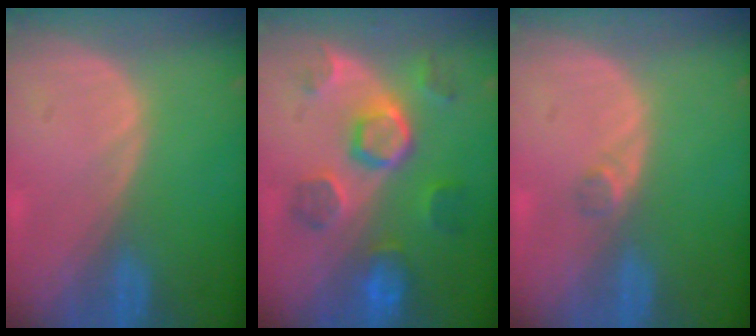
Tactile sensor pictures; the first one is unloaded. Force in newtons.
{"total": 8.3, "press": 8.2, "slide": 1.2}
{"total": 1.3, "press": 1.1, "slide": 0.7}